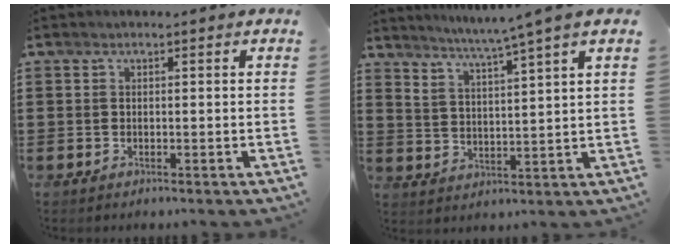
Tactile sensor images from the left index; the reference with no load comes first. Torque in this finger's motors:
{"motor_torque": [1.51, -0.63, 0.49, 0.15]}